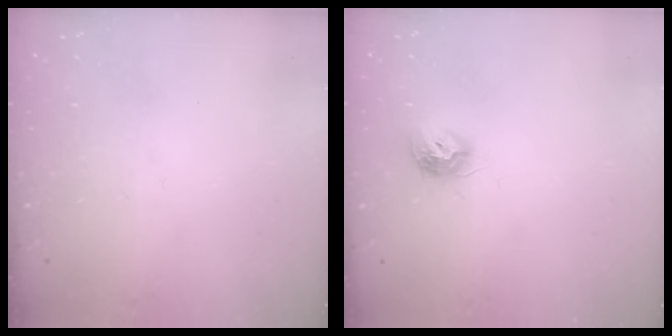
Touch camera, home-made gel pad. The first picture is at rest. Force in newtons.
{"total": 8.6, "press": 8.5, "slide": 0.1}